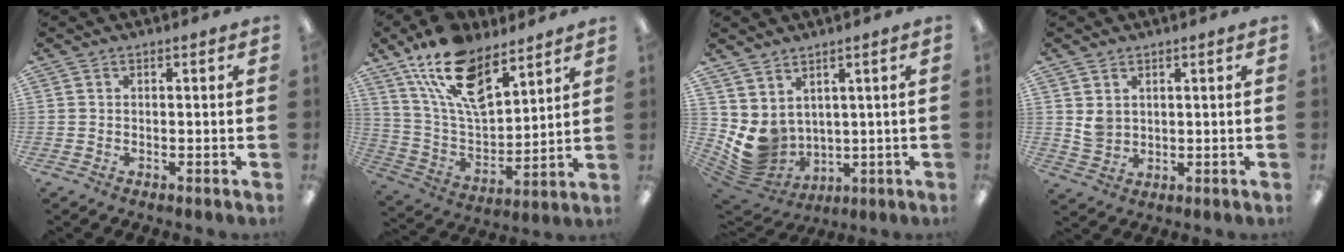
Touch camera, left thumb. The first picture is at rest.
{"total": 18.7, "force": [12.4, 8.5, 11.0], "torque": [-0.211, -0.057, 0.224]}
{"total": 7.4, "force": [2.9, 6.3, 2.6], "torque": [-0.080, -0.034, 0.068]}
{"total": 3.7, "force": [1.7, 2.9, 1.3], "torque": [-0.022, 0.001, 0.033]}